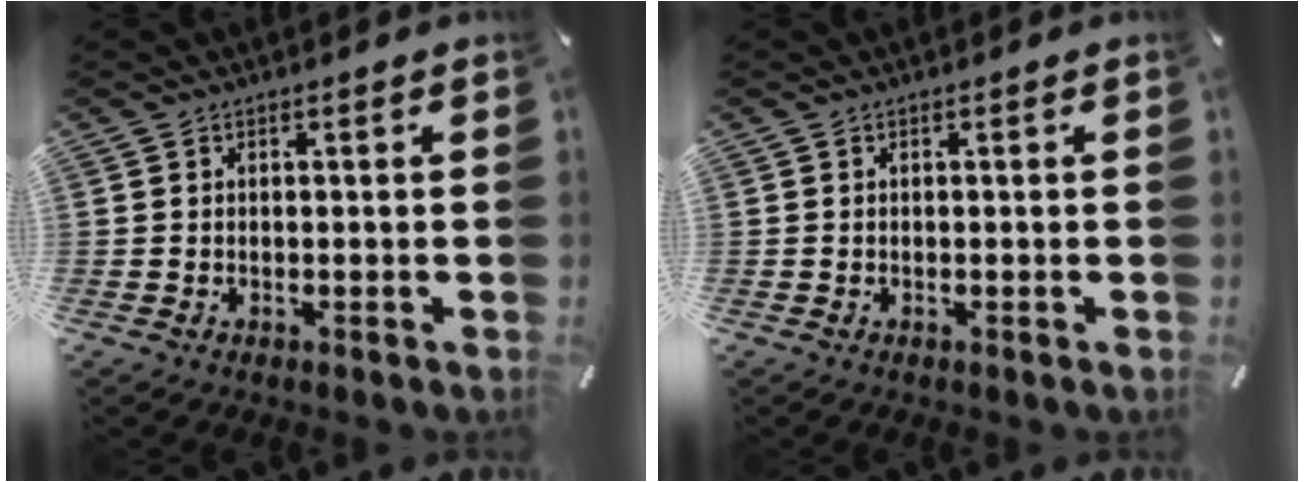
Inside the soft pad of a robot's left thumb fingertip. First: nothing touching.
{"total": 0.0}